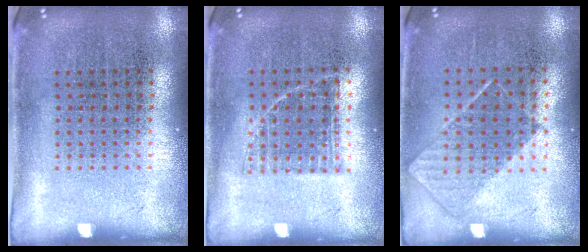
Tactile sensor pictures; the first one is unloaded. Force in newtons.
{"total": 0.8, "press": 0.7, "slide": 0.5}
{"total": 0.8, "press": 0.6, "slide": 0.5}